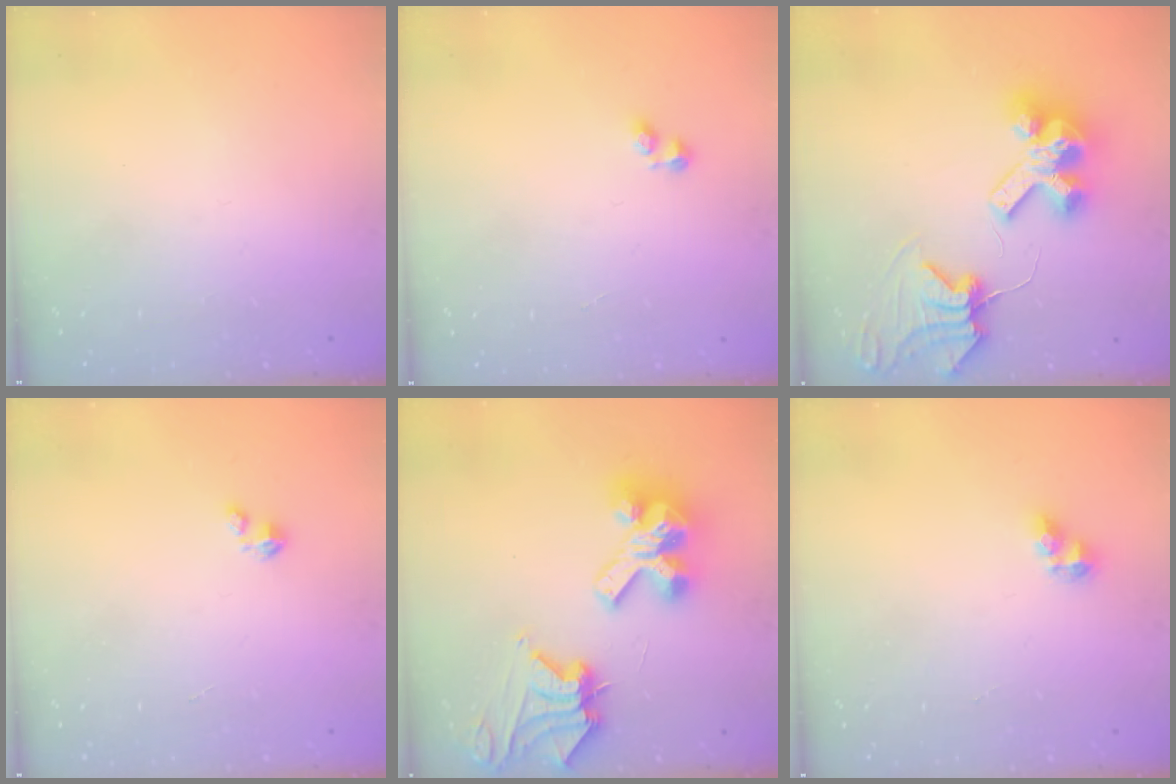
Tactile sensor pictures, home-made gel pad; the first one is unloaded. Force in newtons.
{"total": 1.2, "press": 1.0, "slide": 0.6}
{"total": 11.3, "press": 11.2, "slide": 1.3}
{"total": 1.4, "press": 1.4, "slide": 0.2}
{"total": 14.5, "press": 14.3, "slide": 1.8}
{"total": 6.7, "press": 6.7, "slide": 0.8}